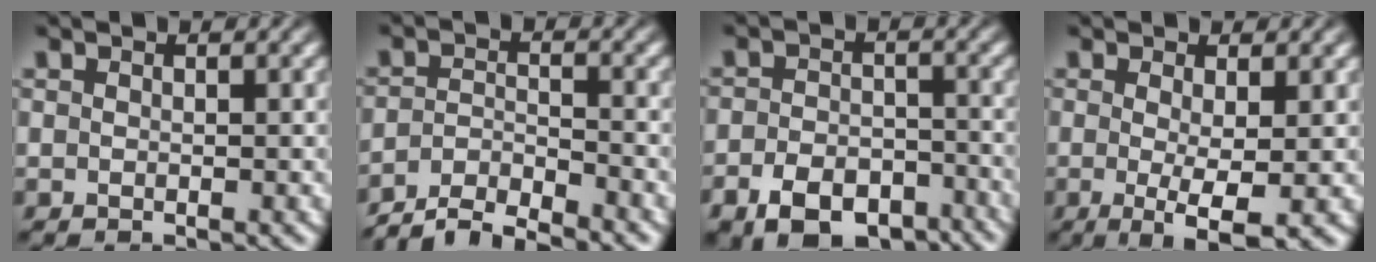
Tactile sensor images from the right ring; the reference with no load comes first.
{"total": 6.6, "force": [-5.9, 2.2, 1.9], "torque": [-0.027, -0.021, -0.096]}
{"total": 6.5, "force": [-5.0, 3.5, 2.3], "torque": [-0.027, -0.022, -0.078]}
{"total": 4.5, "force": [-1.9, 0.7, 4.0], "torque": [-0.077, -0.033, -0.017]}